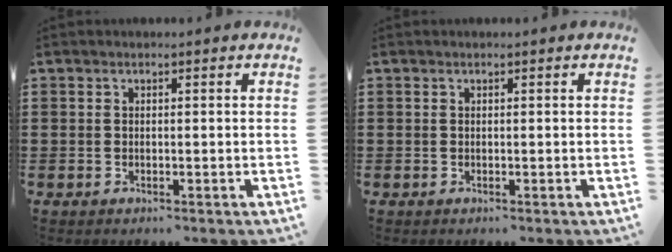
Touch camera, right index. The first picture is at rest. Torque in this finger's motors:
{"motor_torque": [0.43, 0.43, 0.00, 0.00]}